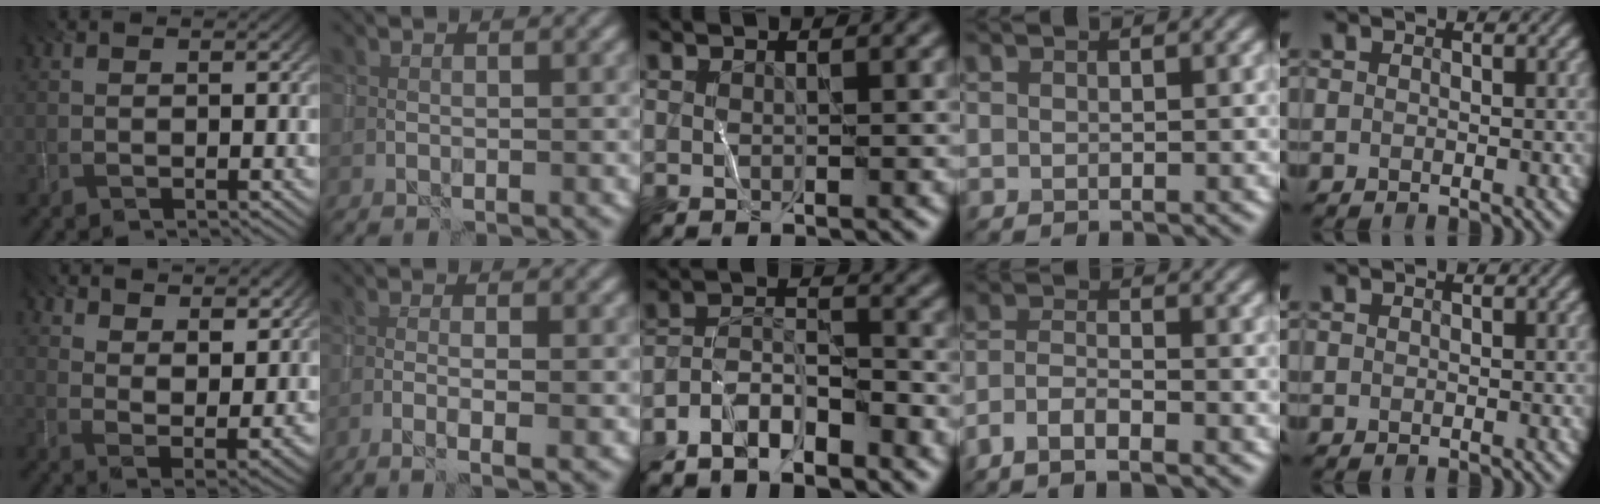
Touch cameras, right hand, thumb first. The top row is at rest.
{"thumb": {"total": 12.1, "force": [9.1, 4.5, 6.5], "torque": [-0.124, -0.013, 0.131]}, "index": {"total": 3.0, "force": [-1.2, 0.4, 2.8], "torque": [-0.051, 0.000, -0.027]}, "middle": {"total": 5.2, "force": [-4.3, 1.5, 2.5], "torque": [-0.042, 0.004, -0.088]}, "ring": {"total": 3.0, "force": [-2.2, 0.8, 2.0], "torque": [-0.042, -0.001, -0.051]}}